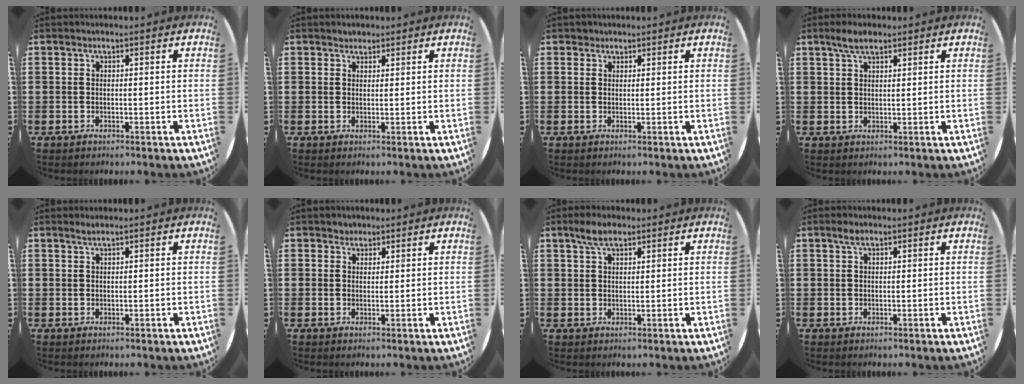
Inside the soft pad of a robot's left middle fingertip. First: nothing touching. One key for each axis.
{"total": 1.2, "fx": 1.1, "fy": 0.4, "fz": -0.1, "tx": -0.001, "ty": 0.001, "tz": 0.023}
{"total": 1.0, "fx": 0.8, "fy": 0.5, "fz": 0.0, "tx": -0.001, "ty": 0.002, "tz": 0.016}
{"total": 3.3, "fx": 2.4, "fy": 1.1, "fz": 1.9, "tx": -0.033, "ty": 0.003, "tz": 0.042}
{"total": 1.0, "fx": 0.8, "fy": 0.0, "fz": 0.5, "tx": -0.011, "ty": 0.001, "tz": 0.016}
{"total": 1.5, "fx": 1.3, "fy": 0.7, "fz": 0.0, "tx": -0.001, "ty": 0.001, "tz": 0.026}
{"total": 3.8, "fx": 2.7, "fy": 1.6, "fz": 2.1, "tx": -0.039, "ty": 0.005, "tz": 0.048}
{"total": 1.5, "fx": 1.0, "fy": 0.7, "fz": 0.9, "tx": -0.012, "ty": 0.001, "tz": 0.015}